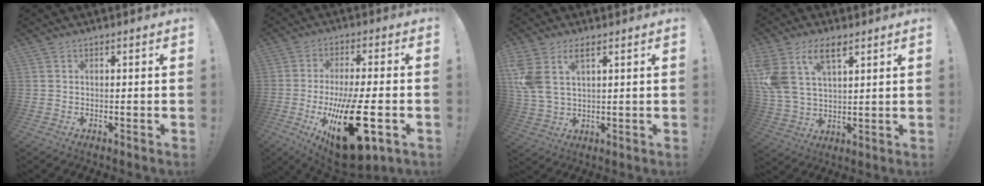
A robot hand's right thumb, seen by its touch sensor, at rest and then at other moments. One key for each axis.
{"total": 22.2, "fx": -6.6, "fy": 8.0, "fz": 19.6, "tx": -0.325, "ty": 0.018, "tz": -0.090}
{"total": 8.2, "fx": 4.3, "fy": 3.8, "fz": 5.9, "tx": -0.128, "ty": -0.017, "tz": 0.083}
{"total": 12.1, "fx": 6.6, "fy": 6.6, "fz": 7.7, "tx": -0.170, "ty": -0.019, "tz": 0.123}